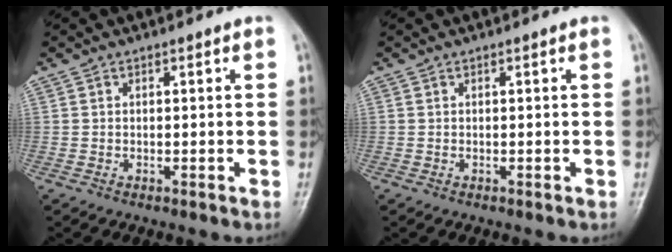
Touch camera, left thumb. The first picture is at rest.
{"total": 0.0}